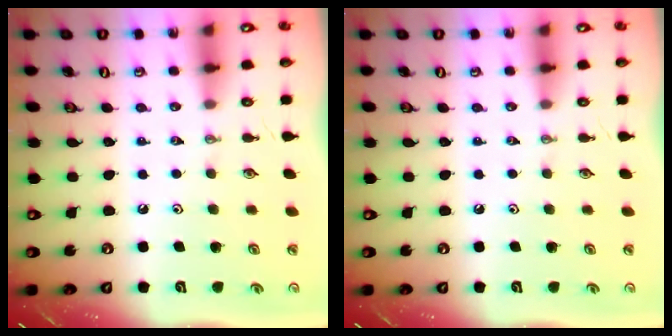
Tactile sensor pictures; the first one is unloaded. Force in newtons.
{"total": 0.0}